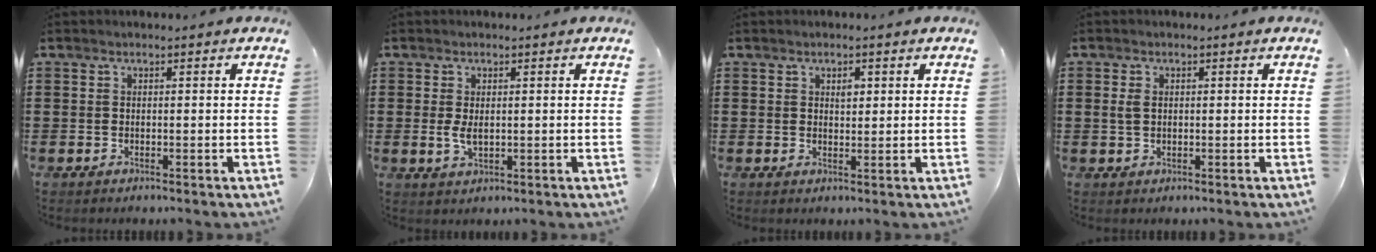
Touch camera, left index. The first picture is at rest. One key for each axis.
{"total": 2.7, "fx": 0.0, "fy": 1.4, "fz": 2.3, "tx": -0.062, "ty": -0.002, "tz": -0.006}
{"total": 1.7, "fx": 0.9, "fy": 0.9, "fz": 1.1, "tx": -0.007, "ty": -0.001, "tz": 0.011}
{"total": 1.9, "fx": 0.3, "fy": 1.2, "fz": 1.4, "tx": -0.040, "ty": 0.004, "tz": 0.001}